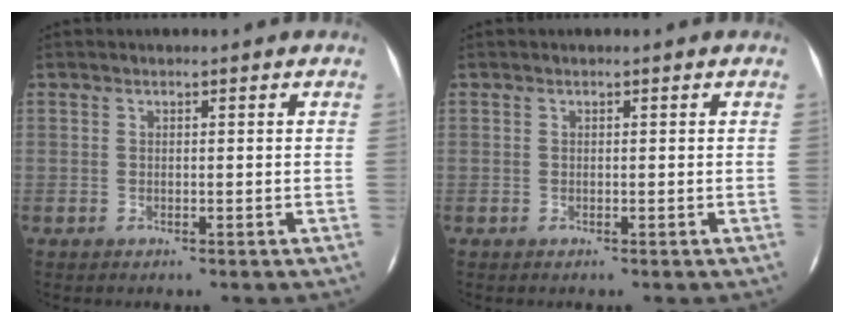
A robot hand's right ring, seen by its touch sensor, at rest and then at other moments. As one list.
[{"total": 0.0}]